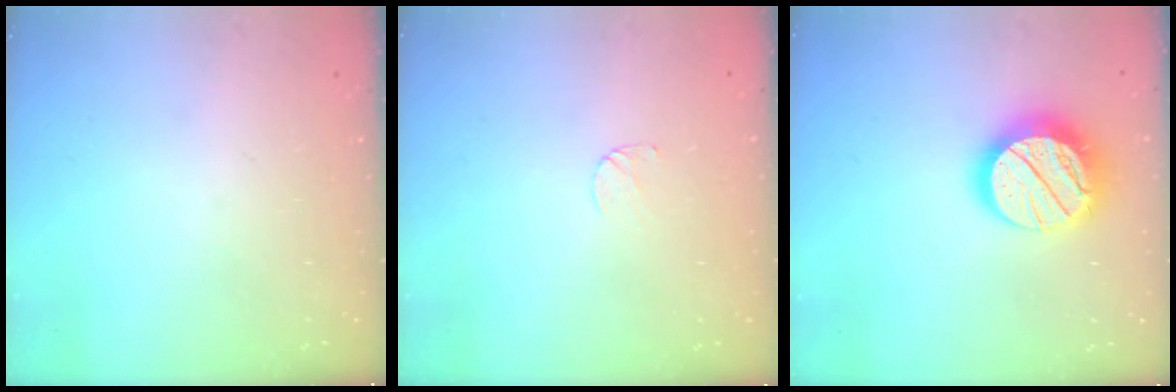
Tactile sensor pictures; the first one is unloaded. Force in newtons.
{"total": 4.6, "press": 4.6, "slide": 0.4}
{"total": 19.2, "press": 19.1, "slide": 1.4}